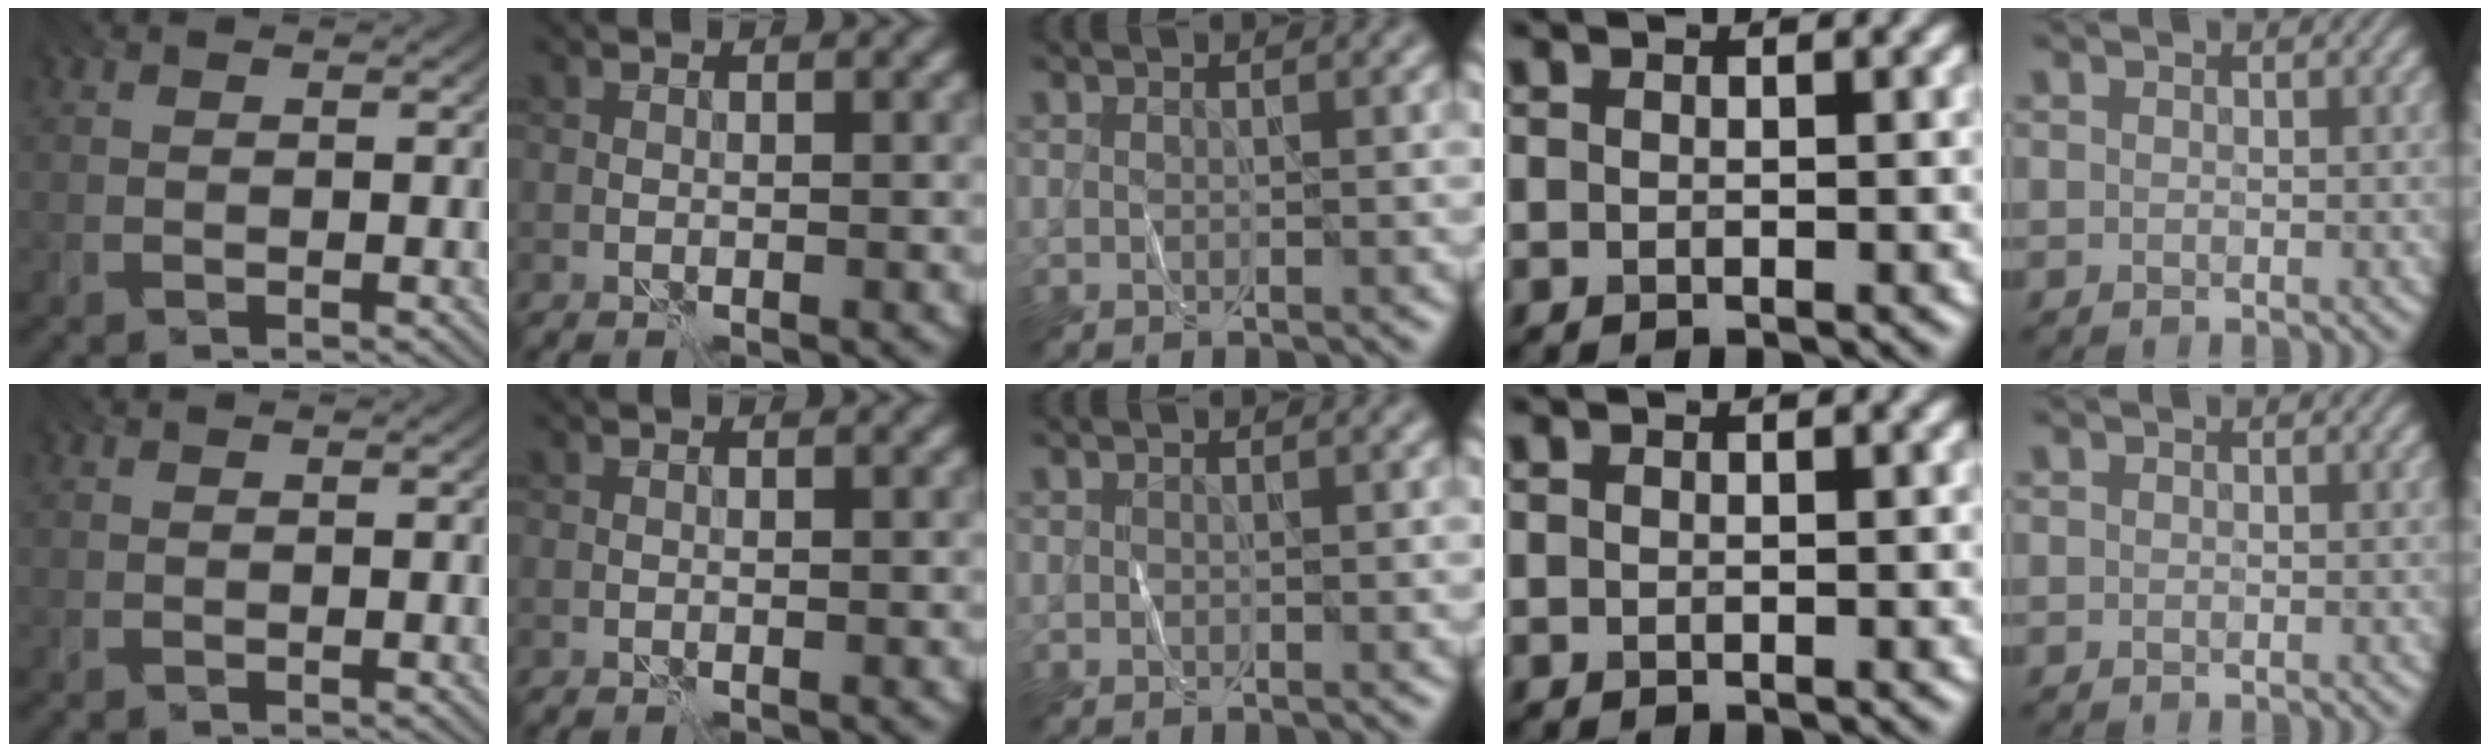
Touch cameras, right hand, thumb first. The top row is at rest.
{}